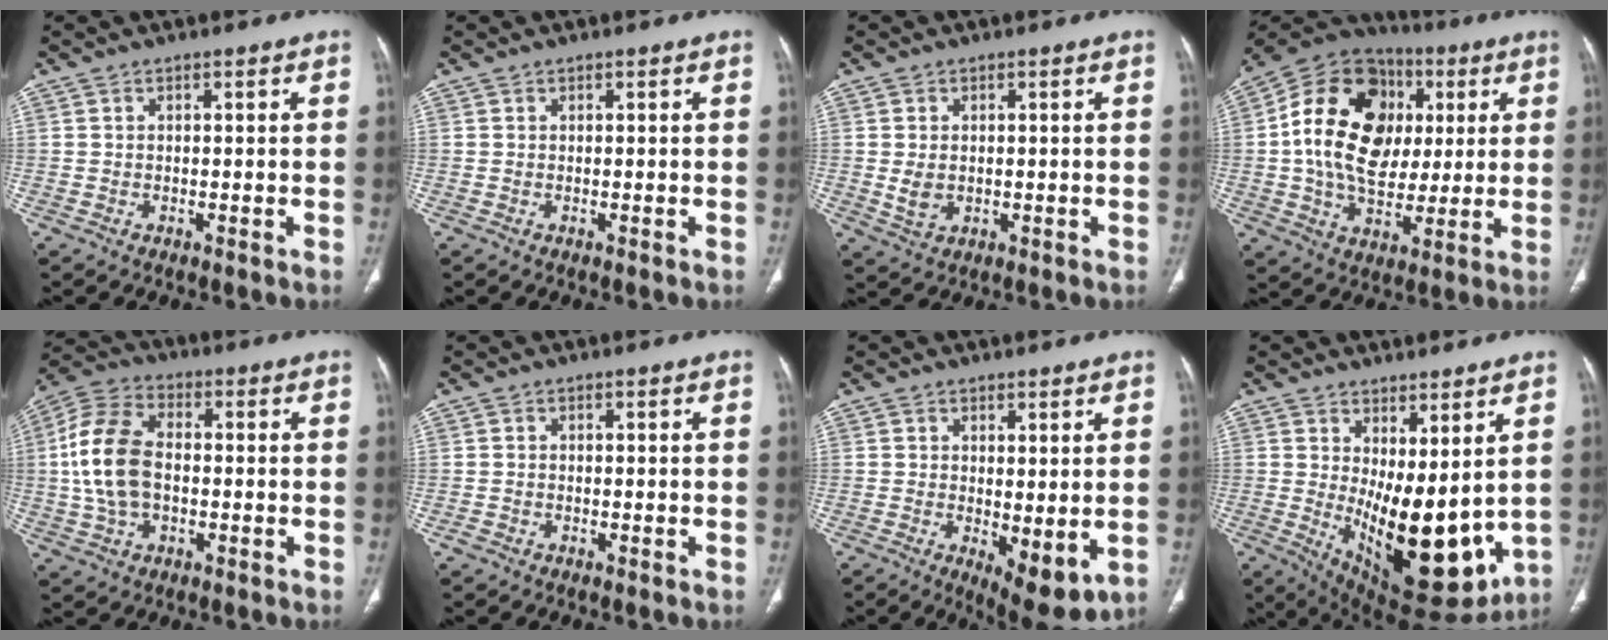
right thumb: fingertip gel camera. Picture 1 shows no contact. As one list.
[{"total": 0.0}, {"total": 3.6, "force": [0.0, 2.6, 2.5], "torque": [-0.044, -0.004, 0.008]}, {"total": 22.5, "force": [3.0, 15.9, 15.6], "torque": [-0.267, 0.015, 0.051]}, {"total": 14.0, "force": [-0.1, 8.8, 10.9], "torque": [-0.223, 0.023, -0.006]}, {"total": 1.0, "force": [-0.5, 0.8, 0.3], "torque": [-0.005, 0.004, -0.010]}, {"total": 7.7, "force": [-0.9, 3.1, 7.0], "torque": [-0.097, -0.022, -0.002]}, {"total": 17.4, "force": [0.8, 7.8, 15.6], "torque": [-0.217, -0.046, 0.044]}]